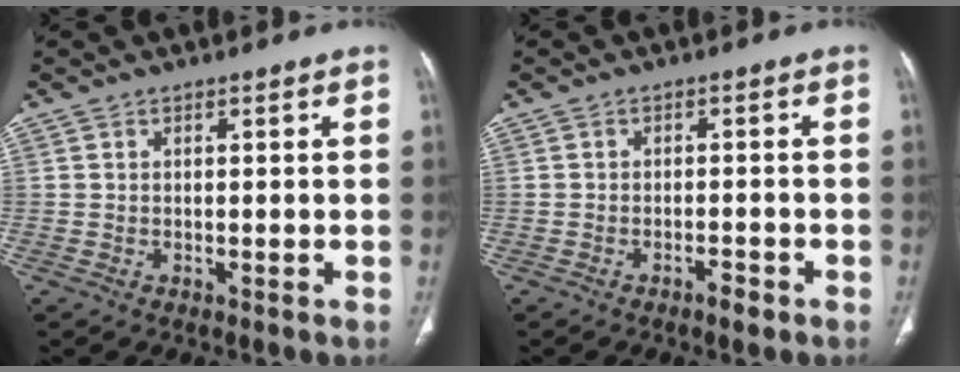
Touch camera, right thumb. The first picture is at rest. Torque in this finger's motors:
{"motor_torque": [0.42, 0.85, -0.33, 0.11, 0.09]}